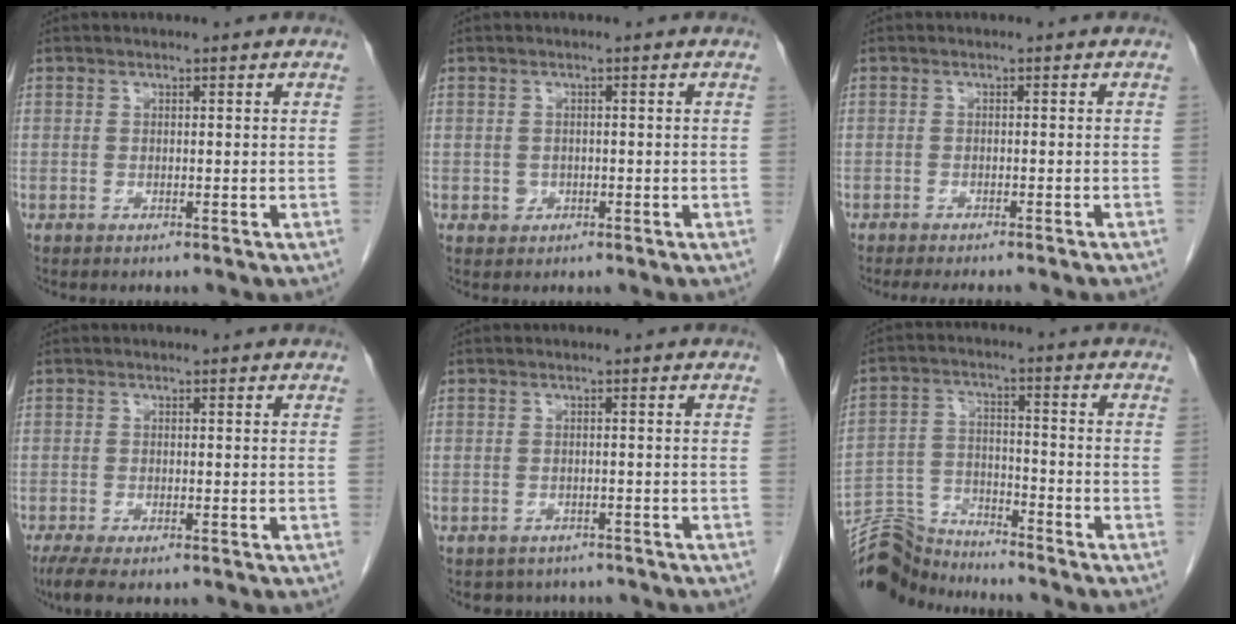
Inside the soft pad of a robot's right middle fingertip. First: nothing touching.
{"total": 1.4, "force": [-0.3, 1.3, 0.4], "torque": [-0.004, 0.004, -0.001]}
{"total": 7.7, "force": [-6.7, 0.3, 3.7], "torque": [-0.030, -0.012, -0.089]}
{"total": 4.5, "force": [-3.1, 1.2, 3.0], "torque": [-0.053, -0.013, -0.048]}
{"total": 5.3, "force": [-4.6, 2.6, 0.4], "torque": [0.002, 0.008, -0.051]}
{"total": 9.3, "force": [-9.2, 0.8, -0.1], "torque": [-0.008, 0.010, -0.174]}